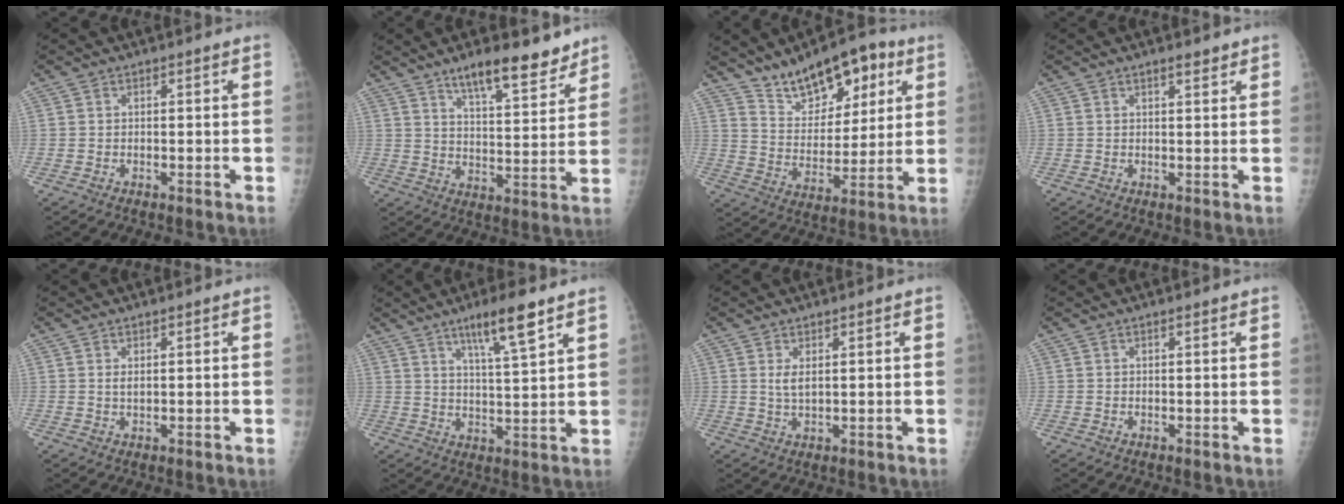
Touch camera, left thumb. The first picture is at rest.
{"total": 12.1, "force": [9.1, 3.3, 7.3], "torque": [-0.085, -0.060, 0.146]}
{"total": 15.4, "force": [9.5, 7.9, 9.2], "torque": [-0.102, -0.040, 0.163]}
{"total": 1.9, "force": [1.4, 0.5, 1.1], "torque": [-0.011, -0.008, 0.022]}
{"total": 1.2, "force": [0.6, 0.4, 1.0], "torque": [-0.015, -0.003, 0.013]}
{"total": 9.4, "force": [5.9, 0.8, 7.3], "torque": [-0.124, -0.031, 0.104]}
{"total": 2.3, "force": [1.0, 0.8, 2.0], "torque": [-0.037, -0.009, 0.023]}
{"total": 0.6, "force": [0.5, 0.1, 0.4], "torque": [-0.007, -0.001, 0.007]}